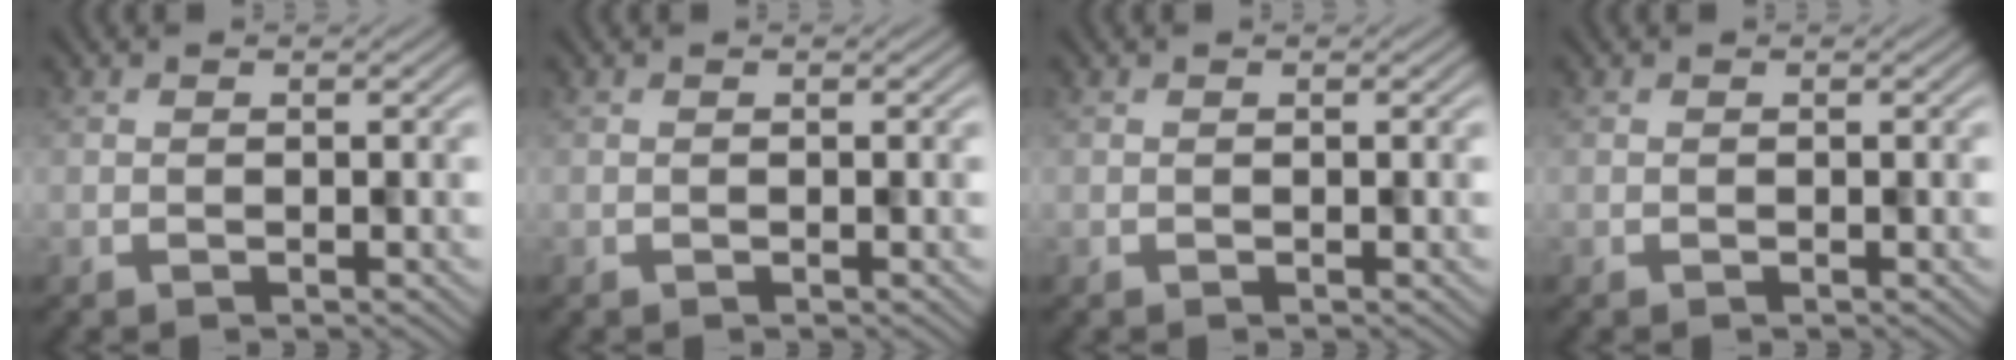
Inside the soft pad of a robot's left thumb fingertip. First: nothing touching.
{"total": 0.0}
{"total": 0.0}
{"total": 0.0}